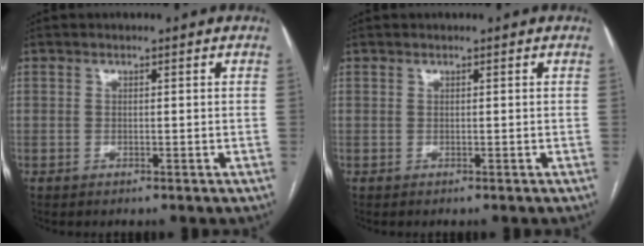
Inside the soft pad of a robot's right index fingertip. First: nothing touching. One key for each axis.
{"total": 0.0}